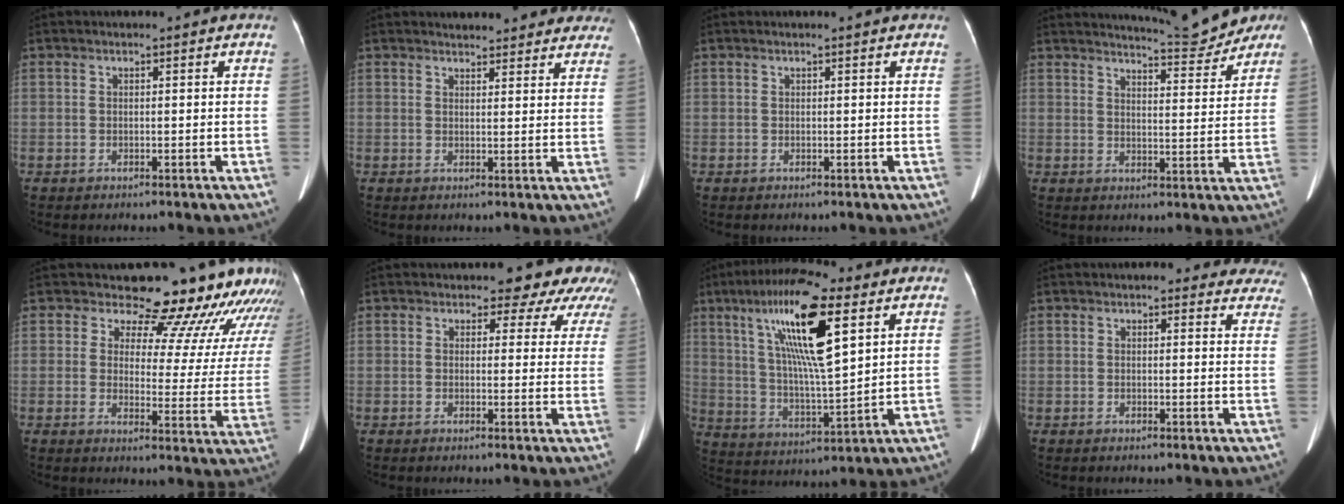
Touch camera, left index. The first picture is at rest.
{"total": 12.8, "force": [11.8, 3.5, 3.6], "torque": [-0.013, 0.002, 0.120]}
{"total": 1.2, "force": [1.1, -0.1, 0.4], "torque": [-0.008, 0.014, 0.016]}
{"total": 9.6, "force": [9.2, 1.2, 2.5], "torque": [-0.036, -0.008, 0.112]}
{"total": 19.0, "force": [18.0, 4.4, 4.0], "torque": [-0.028, -0.093, 0.180]}
{"total": 8.3, "force": [7.0, 4.0, 2.0], "torque": [0.007, -0.003, 0.051]}
{"total": 16.9, "force": [7.4, 2.7, 14.9], "torque": [-0.283, 0.011, 0.131]}
{"total": 12.7, "force": [11.5, 3.7, 4.1], "torque": [-0.002, -0.006, 0.102]}